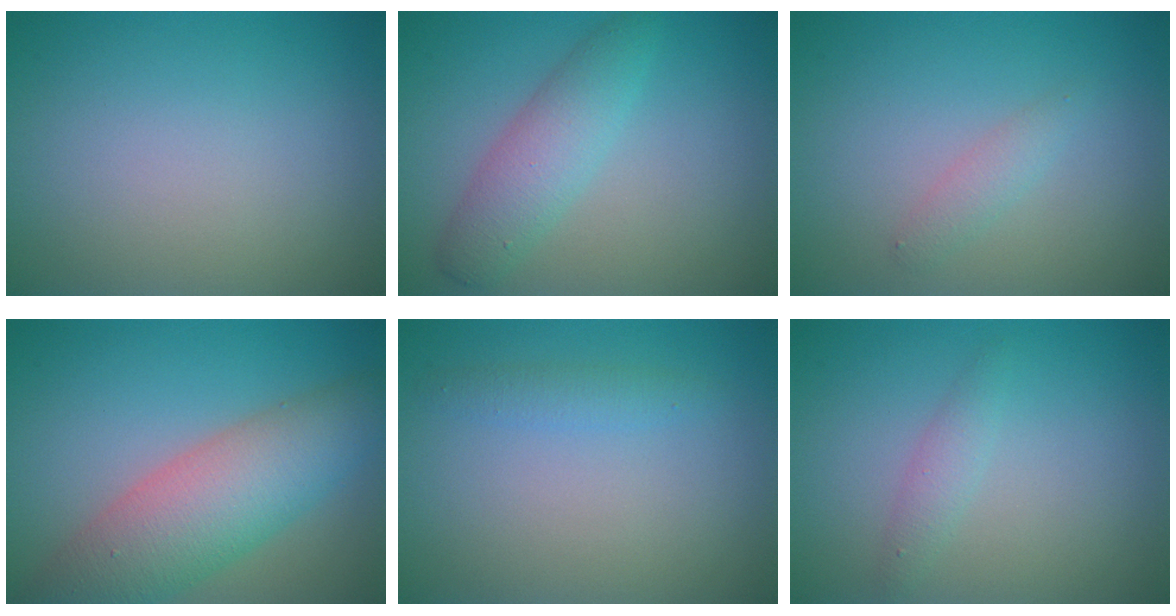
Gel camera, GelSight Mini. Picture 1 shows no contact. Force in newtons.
{"total": 3.7, "press": 3.7, "slide": 0.0}
{"total": 1.3, "press": 1.3, "slide": 0.0}
{"total": 8.1, "press": 8.1, "slide": 0.3}
{"total": 1.3, "press": 1.3, "slide": 0.0}
{"total": 1.4, "press": 1.4, "slide": 0.0}